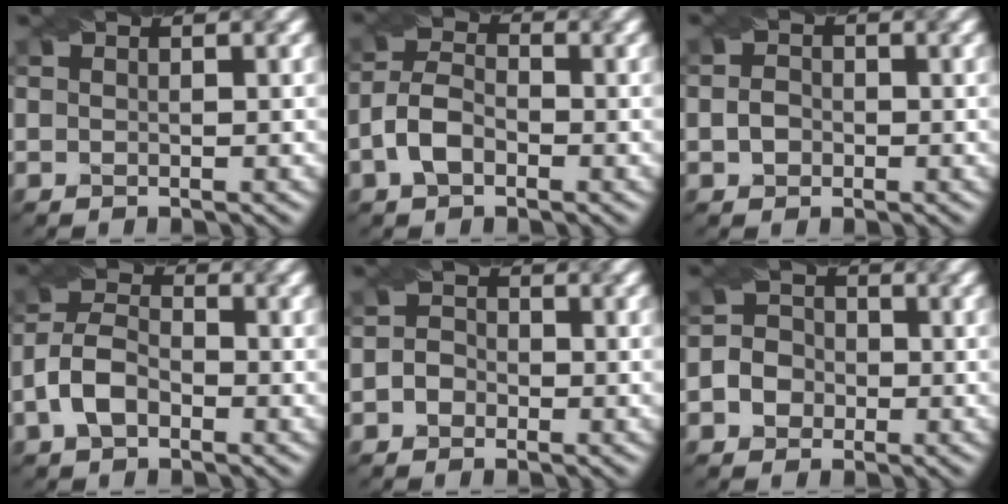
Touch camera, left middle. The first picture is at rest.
{"total": 3.5, "force": [-1.8, 1.9, 2.3], "torque": [-0.054, 0.009, -0.038]}
{"total": 1.4, "force": [-0.7, 1.1, 0.7], "torque": [-0.015, 0.003, -0.014]}
{"total": 4.0, "force": [-2.0, 2.3, 2.6], "torque": [-0.059, 0.009, -0.043]}
{"total": 1.6, "force": [-0.9, 1.2, 0.6], "torque": [-0.002, 0.004, -0.023]}
{"total": 3.7, "force": [-1.5, 3.2, 1.2], "torque": [-0.004, 0.011, -0.038]}